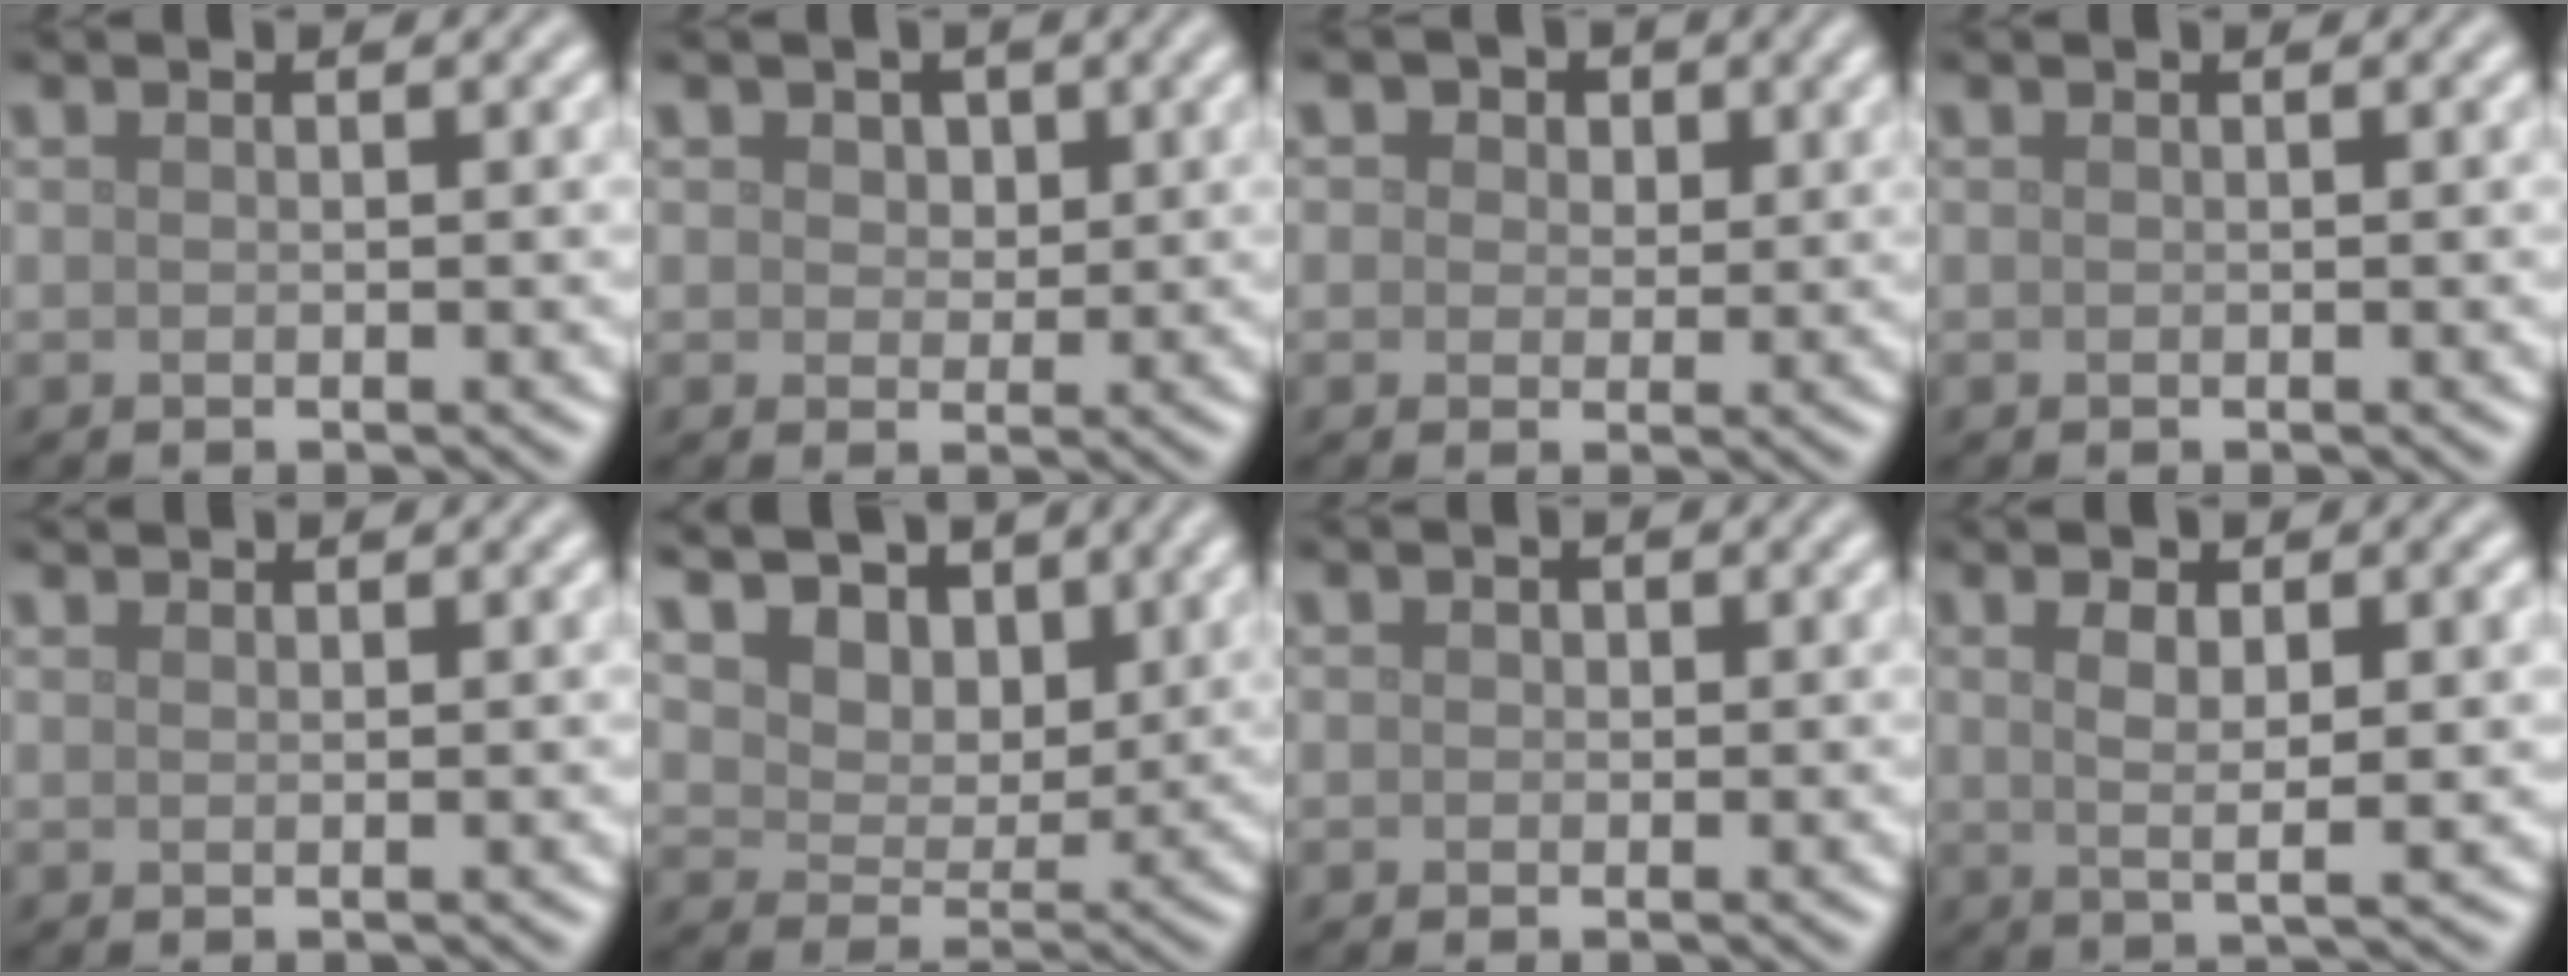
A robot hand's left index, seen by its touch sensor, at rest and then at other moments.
{"total": 2.0, "force": [0.9, 1.5, 1.0], "torque": [-0.016, 0.003, 0.003]}
{"total": 4.1, "force": [2.1, 2.9, 2.1], "torque": [-0.034, 0.007, 0.007]}
{"total": 0.0}
{"total": 0.8, "force": [0.8, 0.1, 0.2], "torque": [-0.005, -0.001, 0.013]}
{"total": 11.5, "force": [6.7, 7.3, 5.8], "torque": [-0.120, 0.015, 0.107]}
{"total": 0.6, "force": [0.1, 0.6, 0.2], "torque": [-0.001, -0.004, -0.001]}
{"total": 4.8, "force": [0.9, 1.2, 4.6], "torque": [-0.073, -0.001, 0.016]}